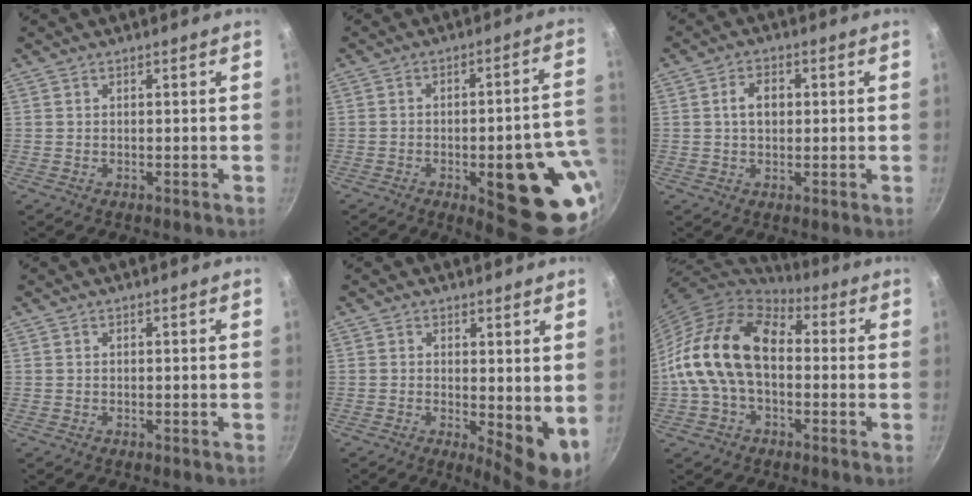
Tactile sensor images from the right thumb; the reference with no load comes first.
{"total": 21.4, "force": [-5.4, 7.6, 19.3], "torque": [-0.177, 0.014, -0.064]}
{"total": 4.6, "force": [0.5, 3.2, 3.3], "torque": [-0.041, 0.009, 0.006]}
{"total": 0.0}
{"total": 7.2, "force": [0.5, 2.7, 6.7], "torque": [-0.088, -0.019, 0.010]}
{"total": 17.9, "force": [-0.2, 11.8, 13.5], "torque": [-0.225, 0.043, -0.019]}